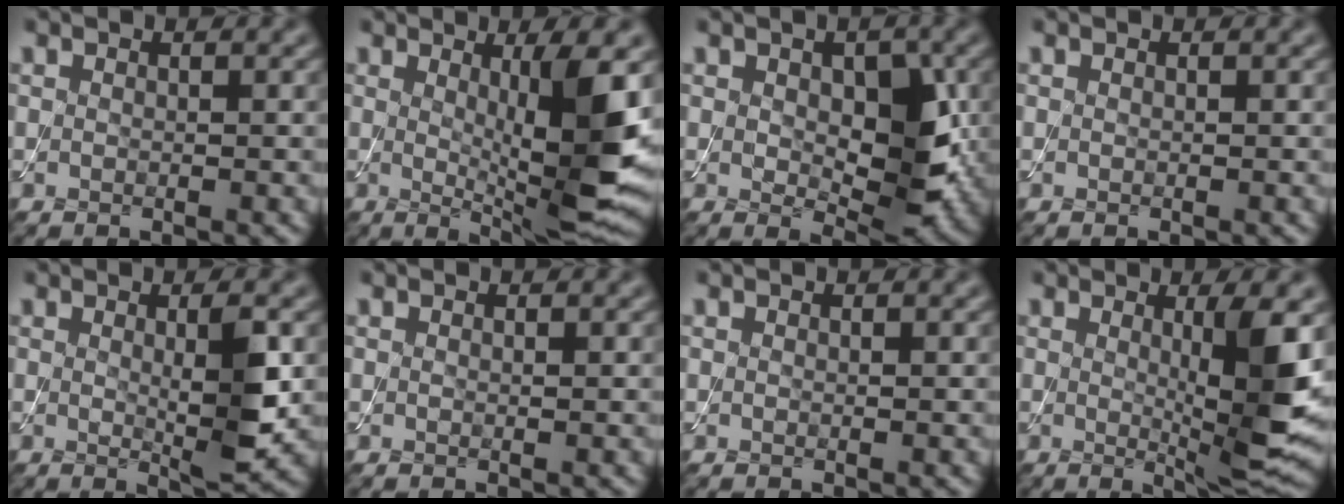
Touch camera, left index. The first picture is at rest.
{"total": 8.7, "force": [1.0, 1.6, 8.5], "torque": [-0.124, -0.022, 0.025]}
{"total": 6.0, "force": [0.3, 3.4, 4.9], "torque": [-0.076, -0.010, 0.011]}
{"total": 0.0}
{"total": 3.8, "force": [0.3, 0.5, 3.7], "torque": [-0.061, -0.009, 0.008]}
{"total": 0.0}
{"total": 0.0}
{"total": 7.0, "force": [0.7, 1.2, 6.9], "torque": [-0.098, -0.017, 0.016]}